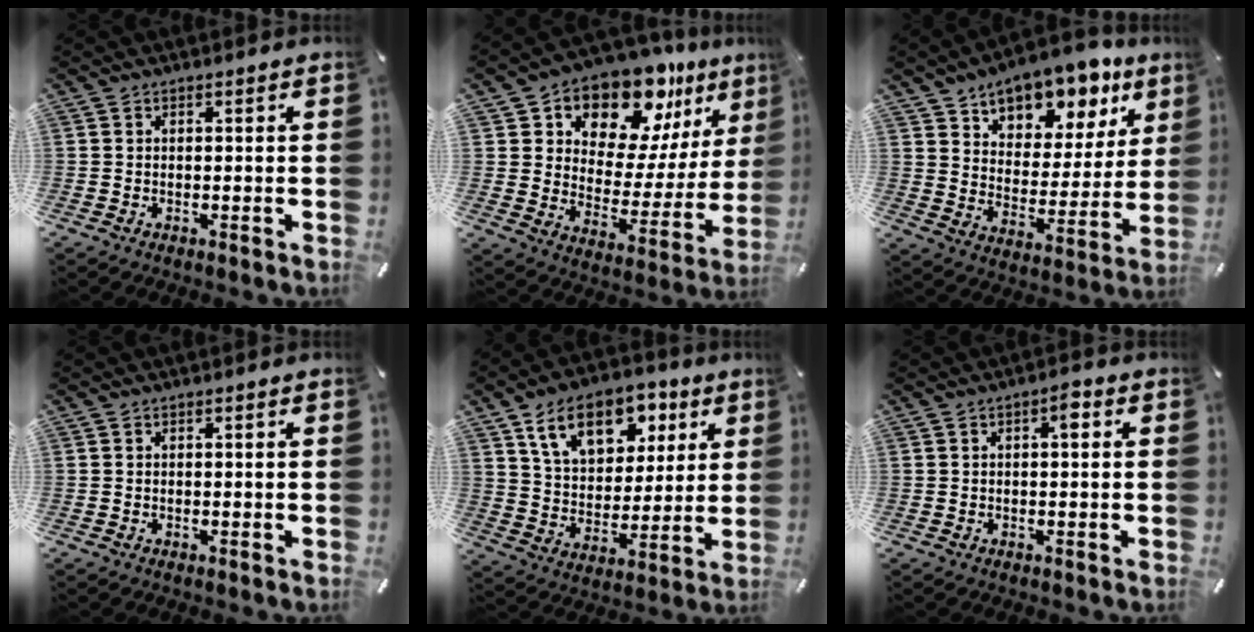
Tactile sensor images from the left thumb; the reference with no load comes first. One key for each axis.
{"total": 15.7, "fx": 12.5, "fy": 7.8, "fz": 5.4, "tx": -0.091, "ty": -0.110, "tz": 0.217}
{"total": 12.8, "fx": 10.9, "fy": 6.2, "fz": 2.5, "tx": -0.030, "ty": -0.106, "tz": 0.188}
{"total": 0.0}
{"total": 15.2, "fx": 8.4, "fy": 10.0, "fz": 7.7, "tx": -0.133, "ty": -0.027, "tz": 0.152}
{"total": 2.6, "fx": 0.4, "fy": 1.0, "fz": 2.3, "tx": -0.032, "ty": 0.004, "tz": 0.000}